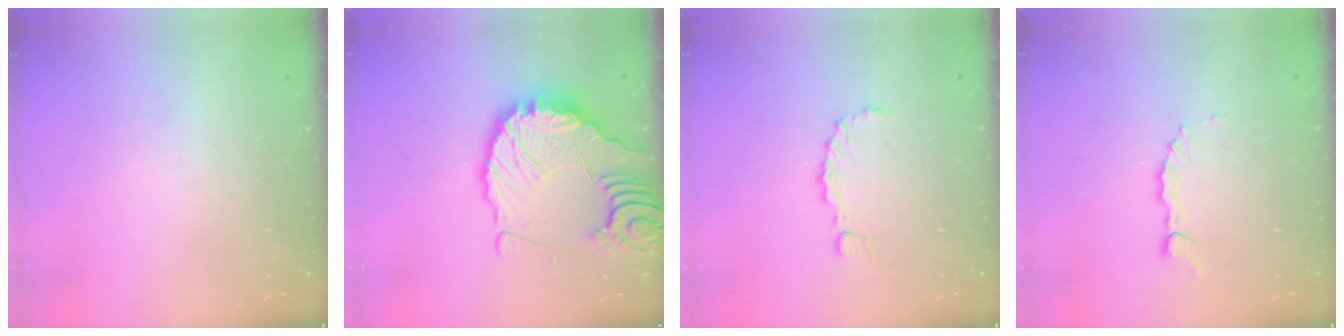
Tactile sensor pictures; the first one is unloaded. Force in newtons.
{"total": 16.8, "press": 16.8, "slide": 1.8}
{"total": 1.2, "press": 1.2, "slide": 0.3}
{"total": 1.4, "press": 1.4, "slide": 0.3}